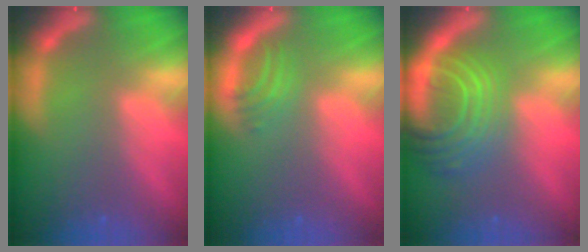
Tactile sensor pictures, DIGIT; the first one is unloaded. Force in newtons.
{"total": 2.5}
{"total": 10.0}